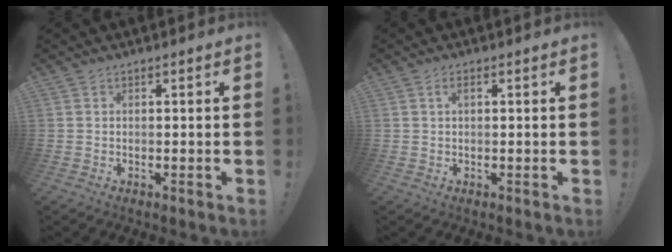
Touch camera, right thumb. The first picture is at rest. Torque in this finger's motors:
{"motor_torque": [0.36, 0.41, -0.10, -0.10, 0.13]}